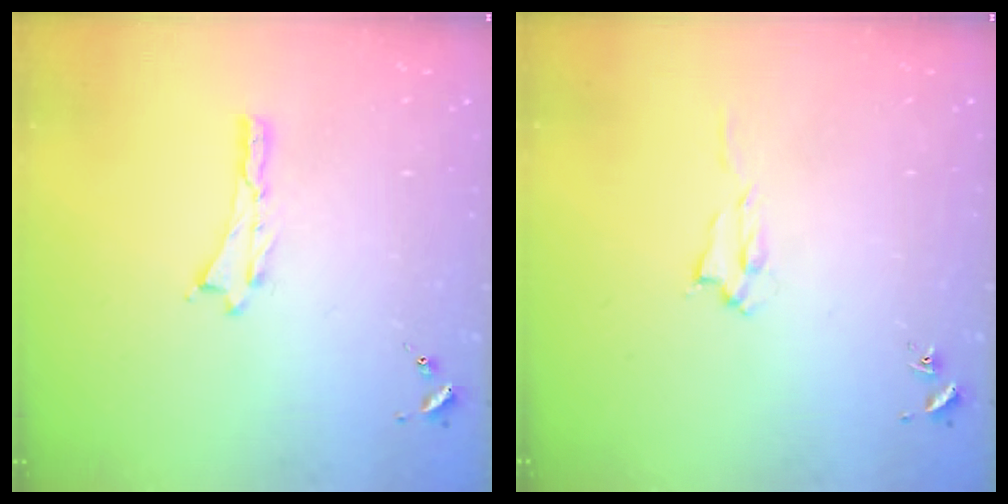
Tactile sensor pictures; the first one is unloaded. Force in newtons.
{"total": 1.4, "press": 1.4, "slide": 0.2}